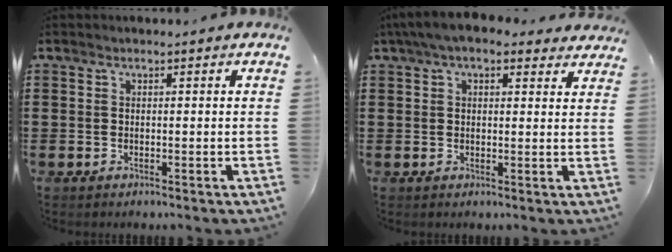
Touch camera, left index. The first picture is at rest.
{"total": 4.9, "force": [3.7, 1.7, 2.6], "torque": [-0.062, -0.001, 0.068]}